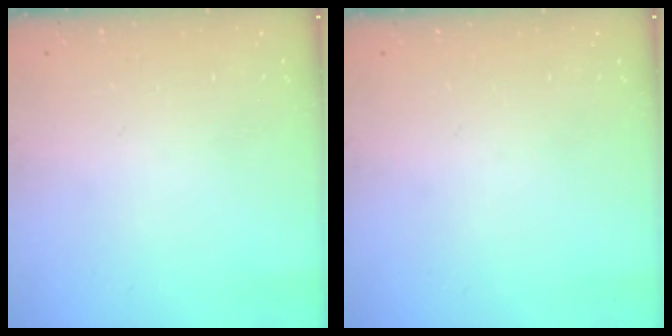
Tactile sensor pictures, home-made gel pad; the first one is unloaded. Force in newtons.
{"total": 0.0}